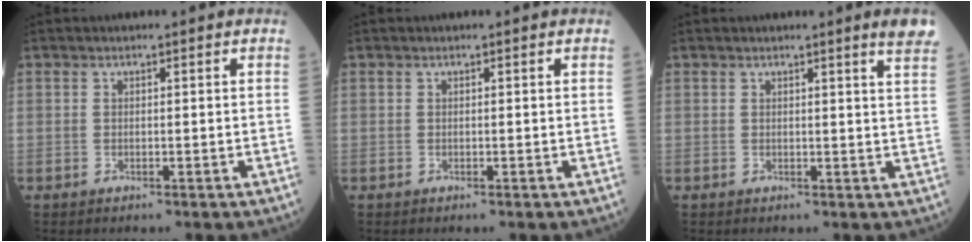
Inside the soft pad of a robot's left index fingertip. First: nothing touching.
{"total": 0.0}
{"total": 3.3, "force": [2.5, -0.5, 2.0], "torque": [-0.024, -0.014, 0.019]}